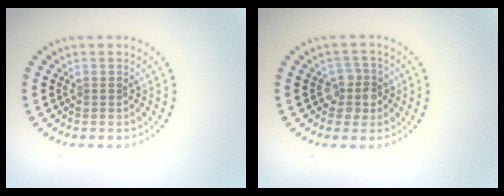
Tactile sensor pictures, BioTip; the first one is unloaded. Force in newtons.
{"total": 2.6, "press": 2.2, "slide": 1.3}